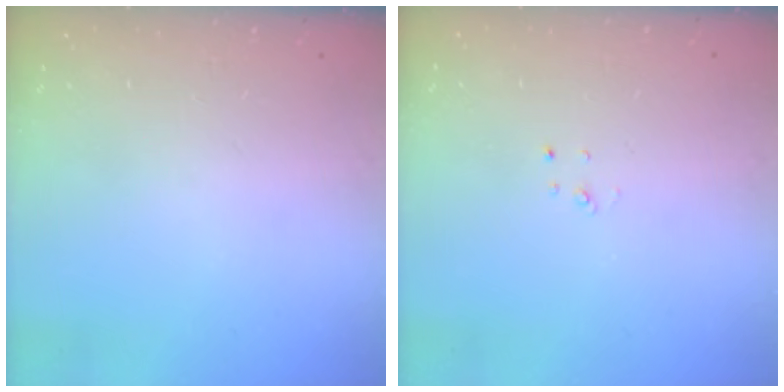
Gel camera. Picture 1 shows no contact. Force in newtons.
{"total": 2.2, "press": 2.2, "slide": 0.2}